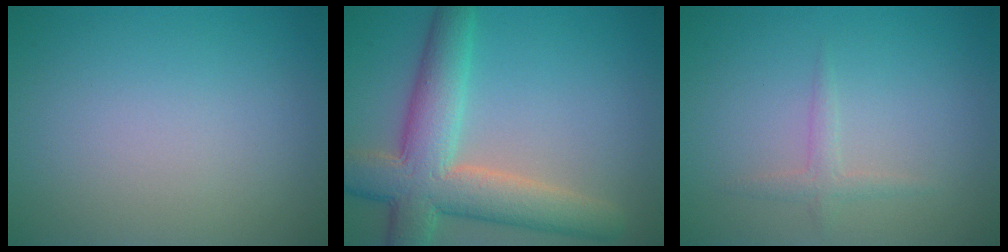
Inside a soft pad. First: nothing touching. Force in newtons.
{"total": 8.3, "press": 8.3, "slide": 0.7}
{"total": 1.3, "press": 1.3, "slide": 0.0}